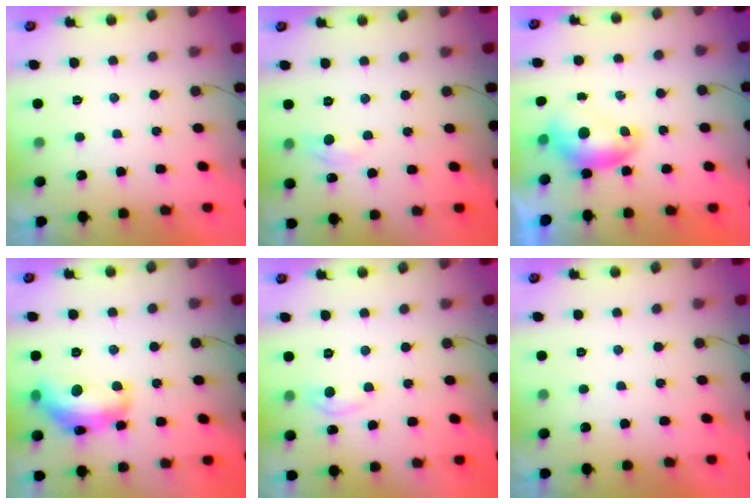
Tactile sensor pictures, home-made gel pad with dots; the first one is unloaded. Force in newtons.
{"total": 5.6, "press": 5.6, "slide": 0.5}
{"total": 7.4, "press": 7.4, "slide": 0.1}
{"total": 16.2, "press": 16.2, "slide": 0.6}
{"total": 4.8, "press": 4.7, "slide": 0.6}
{"total": 0.0}